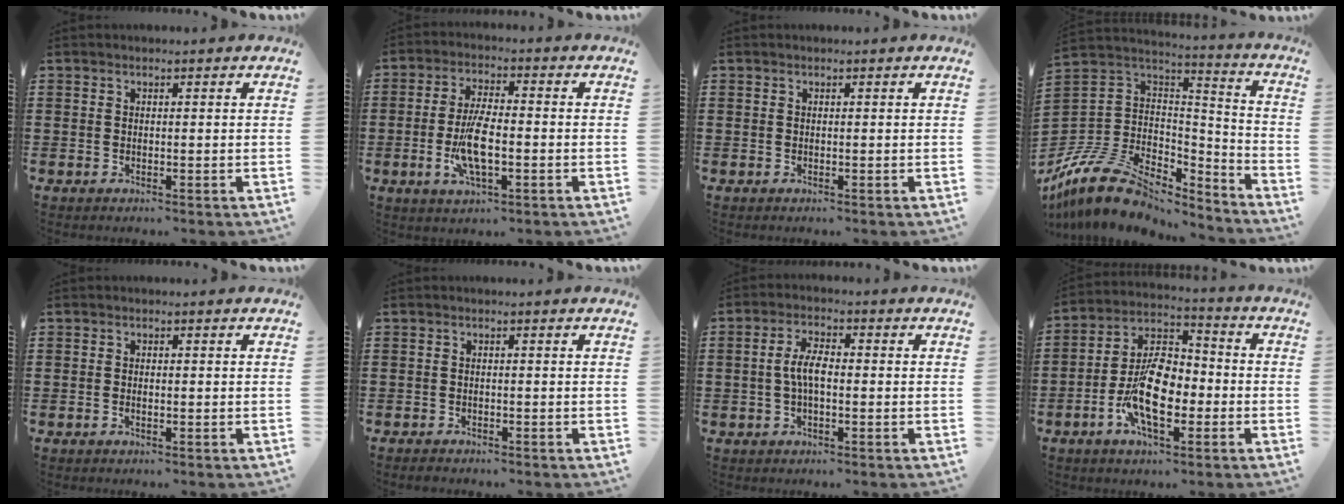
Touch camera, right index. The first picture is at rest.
{"total": 7.9, "force": [-1.8, 2.5, 7.3], "torque": [-0.155, -0.011, -0.035]}
{"total": 0.0}
{"total": 11.9, "force": [-7.9, 6.4, 6.0], "torque": [-0.144, 0.019, -0.151]}
{"total": 0.7, "force": [-0.2, 0.2, 0.6], "torque": [-0.011, -0.005, -0.003]}
{"total": 0.8, "force": [-0.8, 0.3, 0.0], "torque": [-0.003, 0.001, -0.018]}
{"total": 4.7, "force": [-0.5, 1.9, 4.3], "torque": [-0.092, 0.001, -0.014]}
{"total": 11.1, "force": [-3.4, 5.8, 8.9], "torque": [-0.195, 0.002, -0.064]}